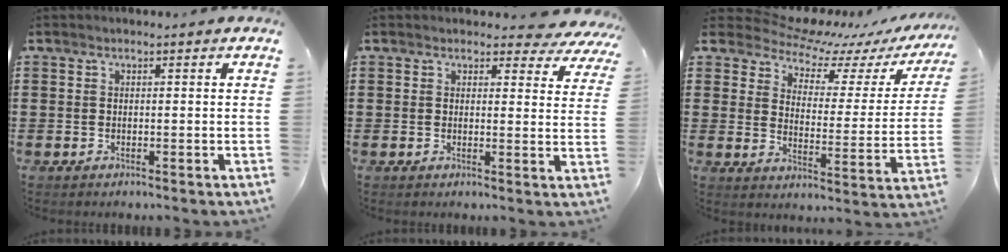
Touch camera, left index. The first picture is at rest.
{"total": 3.2, "force": [2.8, 1.0, 1.1], "torque": [-0.016, -0.013, 0.047]}
{"total": 7.1, "force": [6.7, 1.9, 1.6], "torque": [-0.057, -0.055, 0.111]}